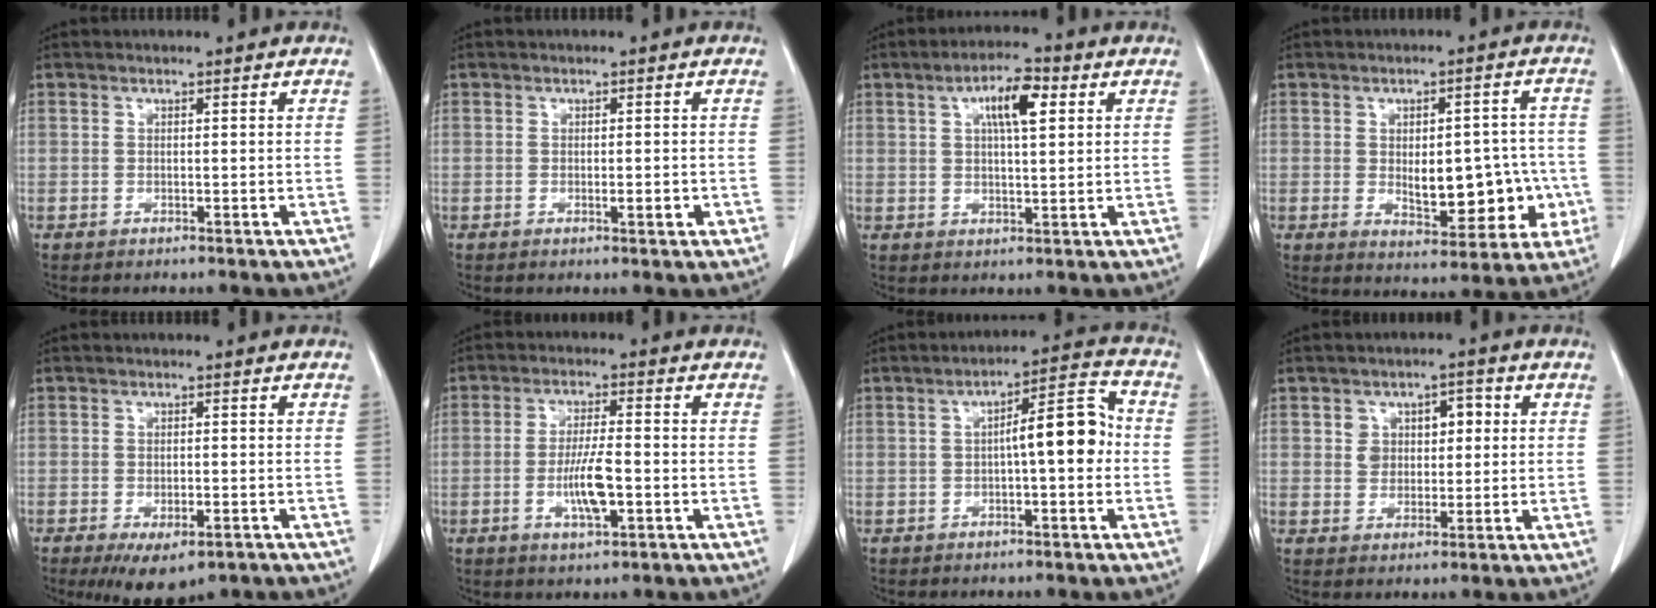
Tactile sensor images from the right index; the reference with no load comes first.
{"total": 2.0, "force": [-0.6, 0.4, 1.8], "torque": [-0.031, -0.002, -0.007]}
{"total": 7.0, "force": [2.6, 1.8, 6.2], "torque": [-0.107, 0.011, 0.041]}
{"total": 11.1, "force": [-1.7, 5.5, 9.5], "torque": [-0.114, 0.016, -0.007]}
{"total": 7.0, "force": [-4.4, 2.7, 4.8], "torque": [-0.072, -0.014, -0.061]}
{"total": 6.7, "force": [-1.9, 1.1, 6.3], "torque": [-0.123, -0.003, -0.033]}
{"total": 8.2, "force": [-0.3, 1.8, 7.9], "torque": [-0.116, 0.029, -0.006]}
{"total": 5.3, "force": [1.2, 3.9, 3.3], "torque": [-0.041, 0.020, 0.023]}